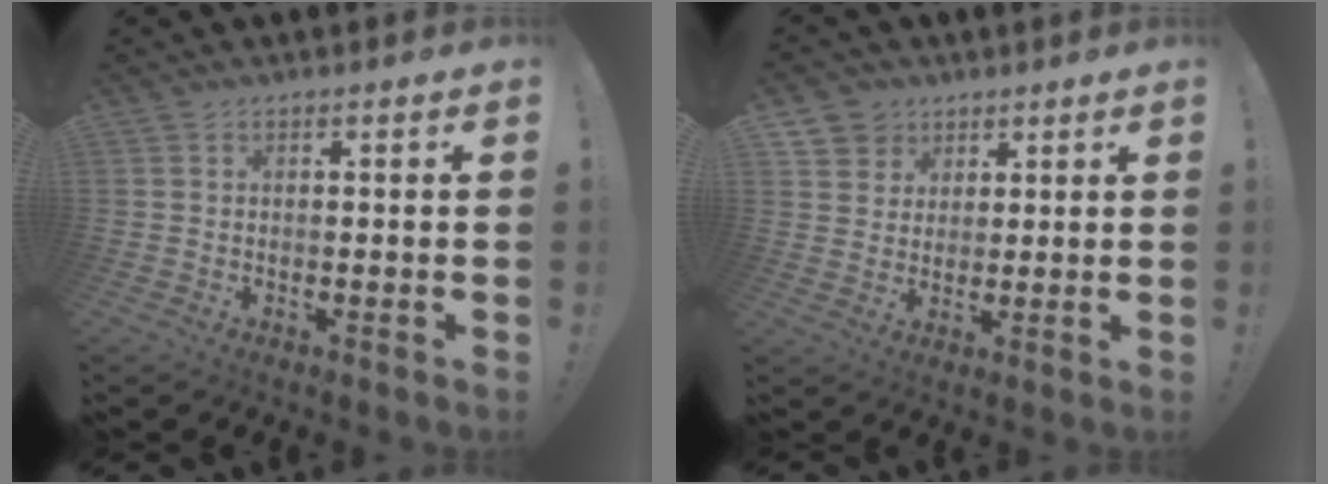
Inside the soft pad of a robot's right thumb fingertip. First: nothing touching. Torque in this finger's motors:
{"motor_torque": [-0.08, 0.21, 0.12, 0.12, 0.21]}